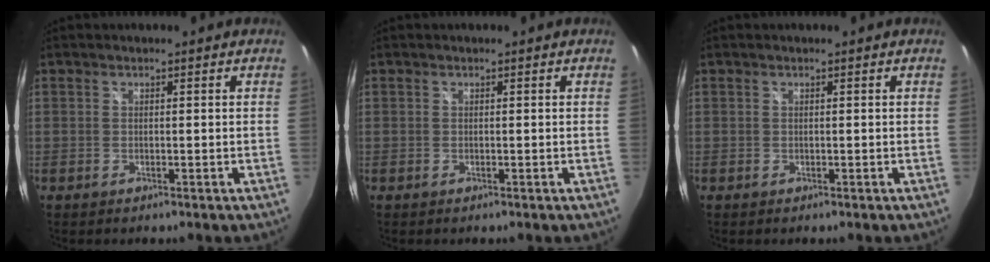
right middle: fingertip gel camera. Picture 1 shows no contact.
{"total": 0.0}
{"total": 0.0}